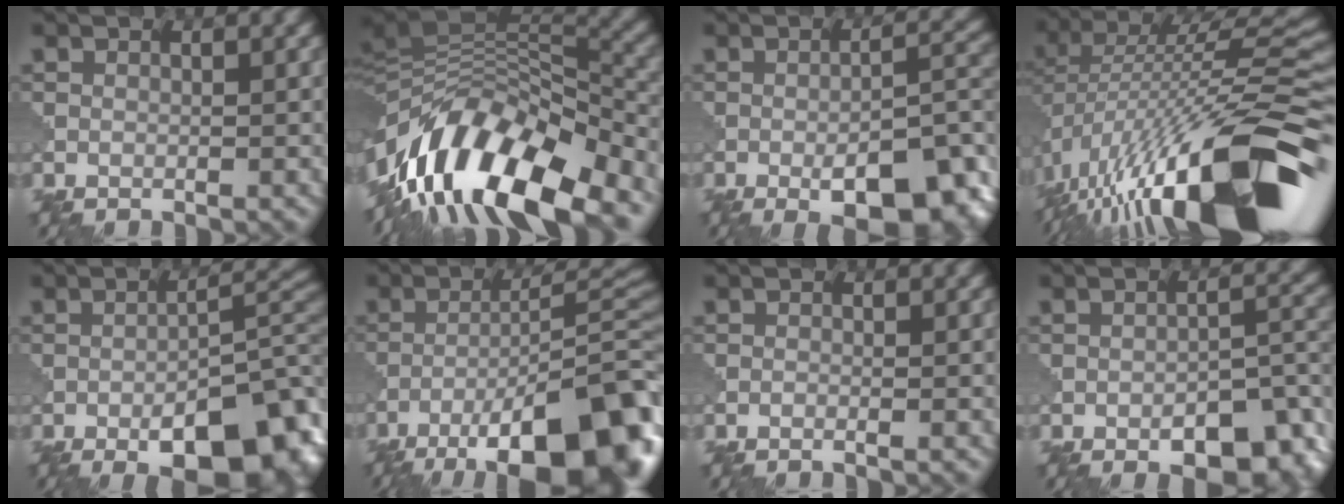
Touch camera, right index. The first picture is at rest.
{"total": 14.5, "force": [-7.8, 5.5, 11.0], "torque": [-0.196, 0.027, -0.145]}
{"total": 10.1, "force": [-5.0, 3.3, 8.1], "torque": [-0.107, 0.007, -0.068]}
{"total": 17.7, "force": [-7.6, 5.3, 15.1], "torque": [-0.252, 0.032, -0.140]}
{"total": 12.2, "force": [-6.5, 4.5, 9.3], "torque": [-0.117, 0.005, -0.092]}
{"total": 16.1, "force": [-9.6, 4.5, 12.2], "torque": [-0.180, 0.009, -0.144]}
{"total": 0.5, "force": [-0.4, 0.0, 0.3], "torque": [-0.007, -0.001, -0.012]}
{"total": 7.9, "force": [-4.9, 3.0, 5.4], "torque": [-0.062, 0.007, -0.070]}